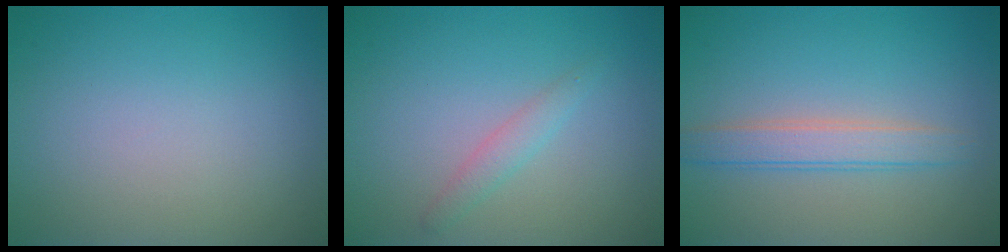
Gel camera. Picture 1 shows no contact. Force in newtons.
{"total": 1.4, "press": 1.4, "slide": 0.0}
{"total": 2.7, "press": 2.7, "slide": 0.0}